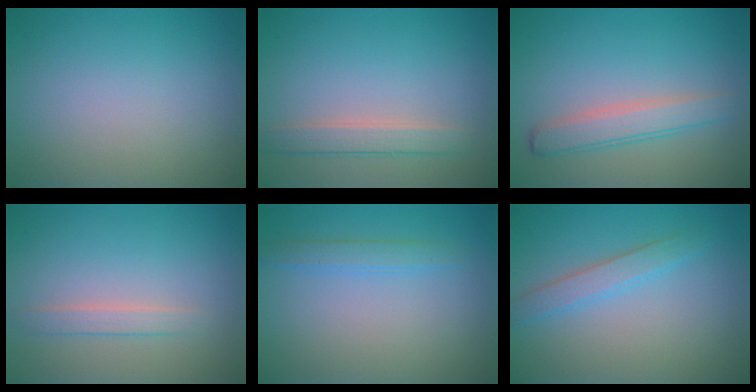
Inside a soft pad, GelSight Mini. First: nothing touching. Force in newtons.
{"total": 2.3, "press": 2.3, "slide": 0.3}
{"total": 3.0, "press": 3.0, "slide": 0.1}
{"total": 1.5, "press": 1.5, "slide": 0.1}
{"total": 1.5, "press": 1.5, "slide": 0.1}
{"total": 2.1, "press": 2.1, "slide": 0.1}